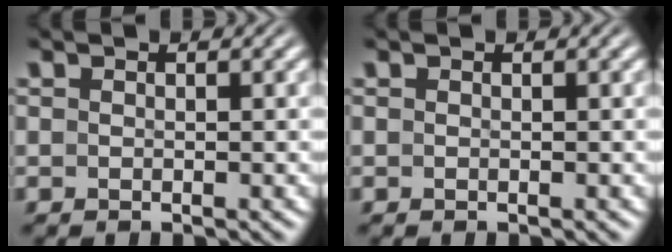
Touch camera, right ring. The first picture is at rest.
{"total": 0.0}